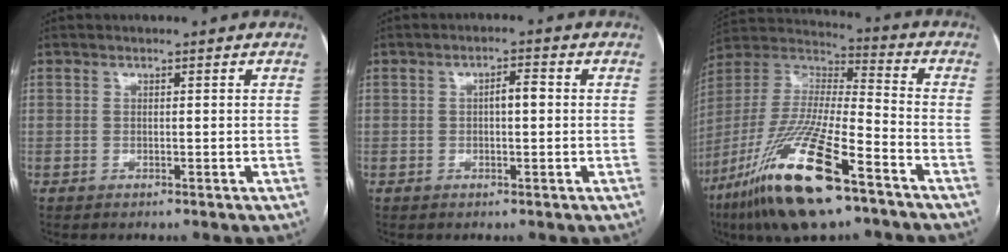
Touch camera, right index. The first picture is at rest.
{"total": 2.6, "force": [0.1, 0.9, 2.4], "torque": [-0.038, 0.009, 0.001]}
{"total": 23.1, "force": [-13.5, 4.2, 18.3], "torque": [-0.394, -0.047, -0.249]}